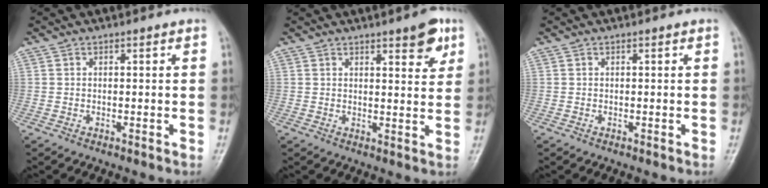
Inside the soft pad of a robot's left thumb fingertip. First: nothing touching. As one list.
[{"total": 6.1, "force": [3.6, 1.9, 4.6], "torque": [-0.044, -0.018, 0.043]}, {"total": 0.0}]